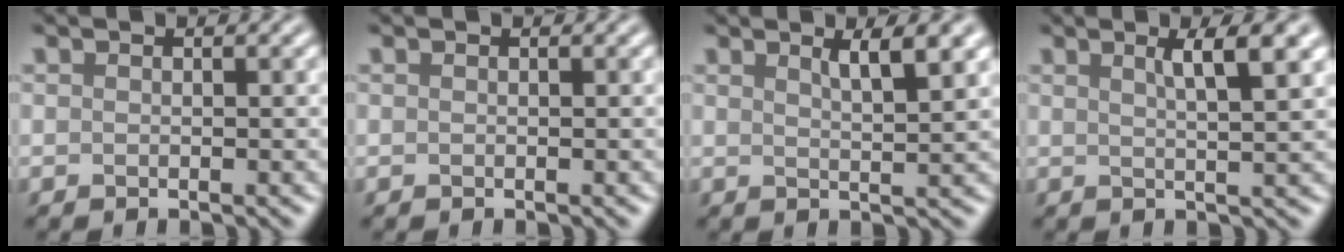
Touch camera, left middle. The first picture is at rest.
{"total": 0.0}
{"total": 3.4, "force": [1.9, 0.9, 2.7], "torque": [-0.028, 0.002, 0.029]}
{"total": 4.1, "force": [1.9, 0.9, 3.5], "torque": [-0.038, 0.006, 0.027]}